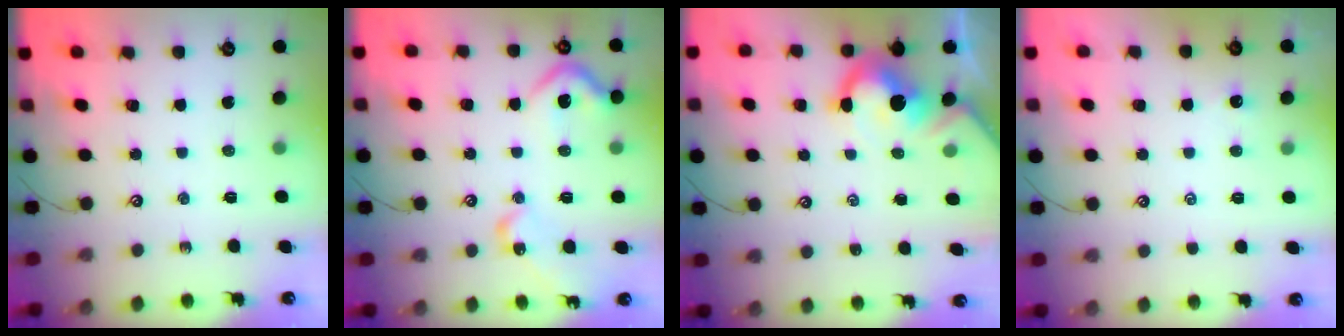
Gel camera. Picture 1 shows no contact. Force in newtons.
{"total": 11.6, "press": 11.5, "slide": 1.2}
{"total": 7.3, "press": 7.2, "slide": 1.1}
{"total": 1.9, "press": 1.9, "slide": 0.3}